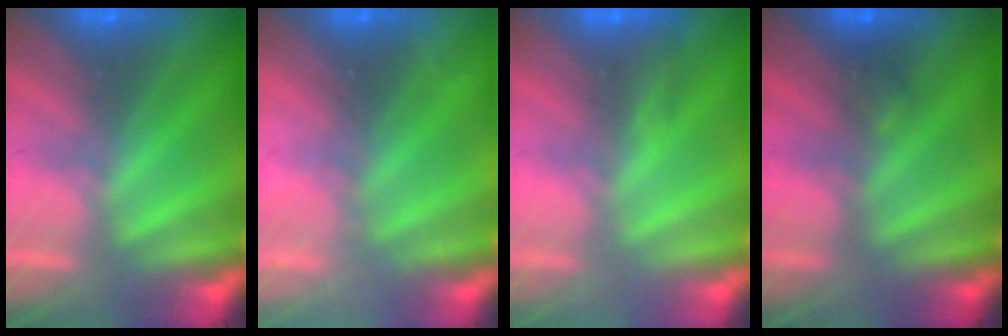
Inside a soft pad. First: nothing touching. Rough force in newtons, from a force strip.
{"total": 2.3}
{"total": 3.0}
{"total": 1.8}